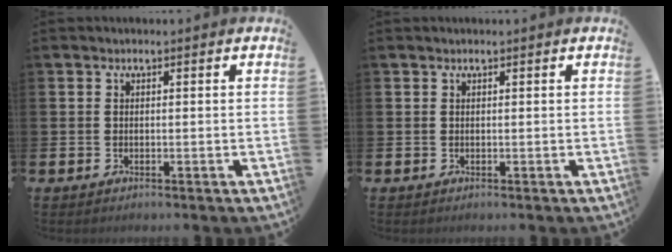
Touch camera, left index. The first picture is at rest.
{"total": 0.0}